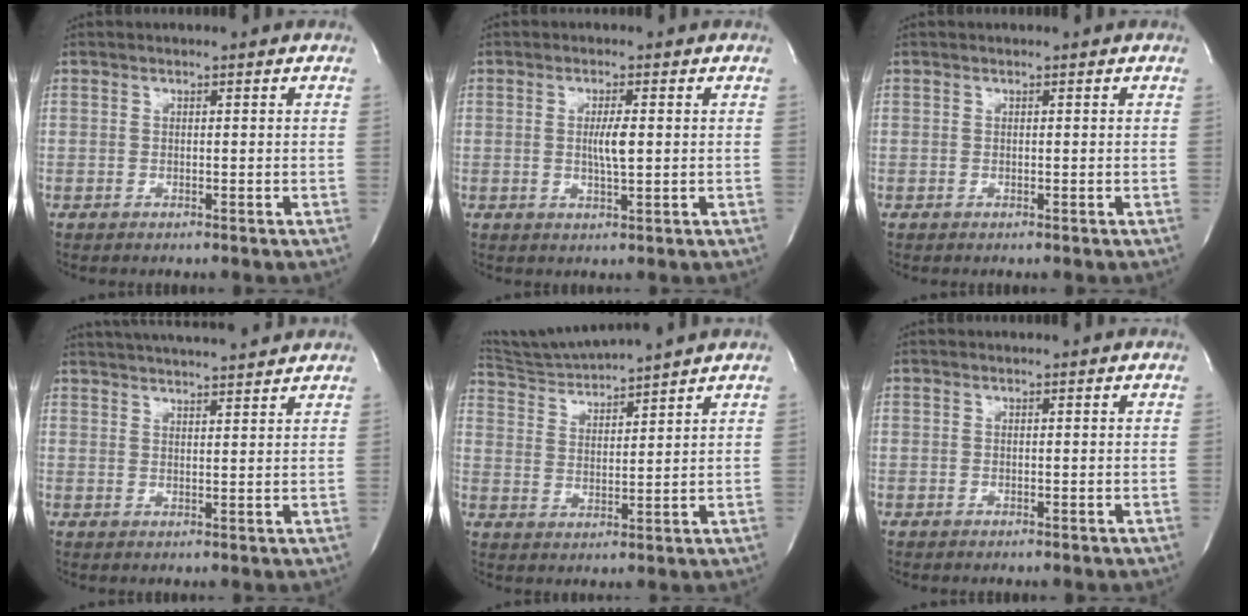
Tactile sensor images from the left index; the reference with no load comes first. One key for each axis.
{"total": 3.1, "fx": -0.2, "fy": 0.3, "fz": 3.1, "tx": -0.057, "ty": -0.013, "tz": -0.004}
{"total": 0.0}
{"total": 12.6, "fx": 11.6, "fy": 0.9, "fz": 4.9, "tx": -0.086, "ty": 0.015, "tz": 0.163}
{"total": 8.2, "fx": 7.8, "fy": -1.7, "fz": 1.6, "tx": -0.040, "ty": -0.002, "tz": 0.151}
{"total": 0.0}